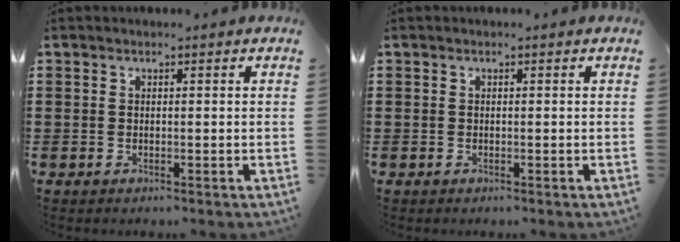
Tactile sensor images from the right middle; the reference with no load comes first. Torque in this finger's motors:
{"motor_torque": [-0.01, -0.01, 0.00, -0.01]}